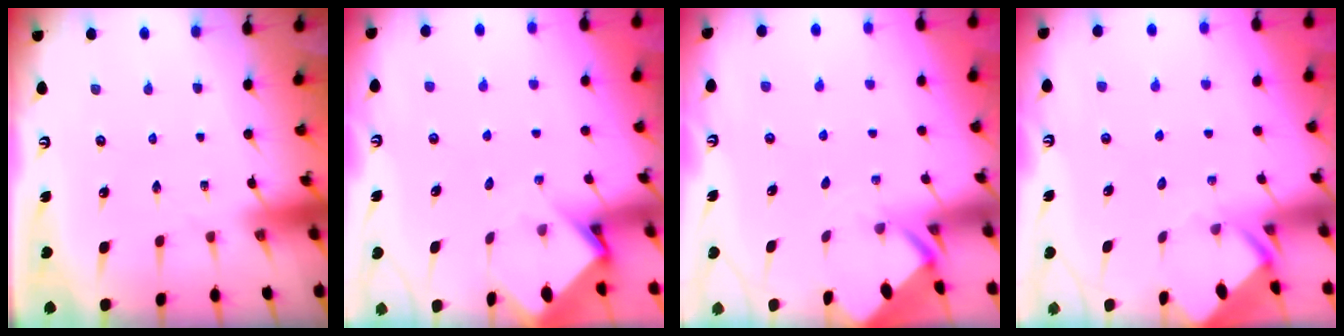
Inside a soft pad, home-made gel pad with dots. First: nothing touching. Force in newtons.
{"total": 3.8, "press": 3.8, "slide": 0.2}
{"total": 2.2, "press": 2.2, "slide": 0.2}
{"total": 3.5, "press": 3.5, "slide": 0.1}